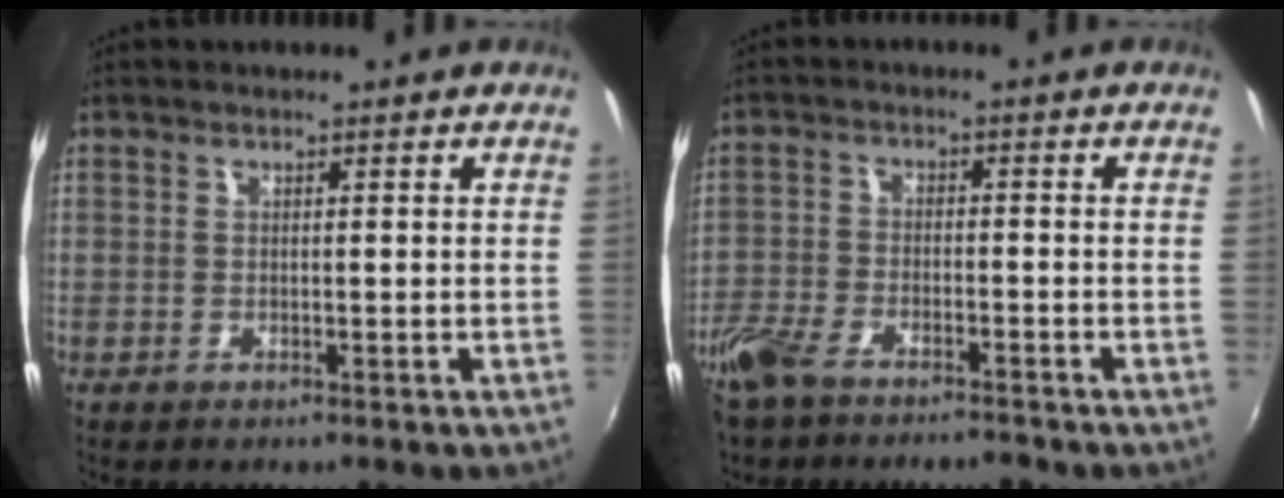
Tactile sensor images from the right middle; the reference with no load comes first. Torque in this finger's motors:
{"motor_torque": [0.98, -0.92, 0.22, 0.07]}